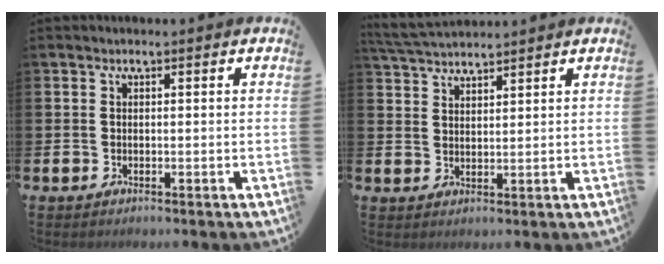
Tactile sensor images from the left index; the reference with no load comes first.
{"total": 4.1, "force": [4.0, 0.5, 0.8], "torque": [-0.027, -0.014, 0.074]}